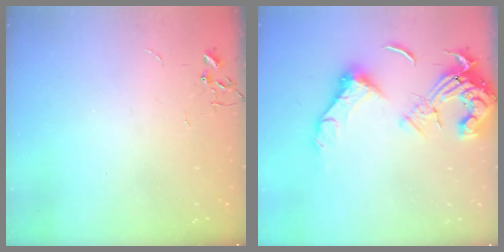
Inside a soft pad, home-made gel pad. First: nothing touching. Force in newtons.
{"total": 15.8, "press": 15.7, "slide": 1.9}